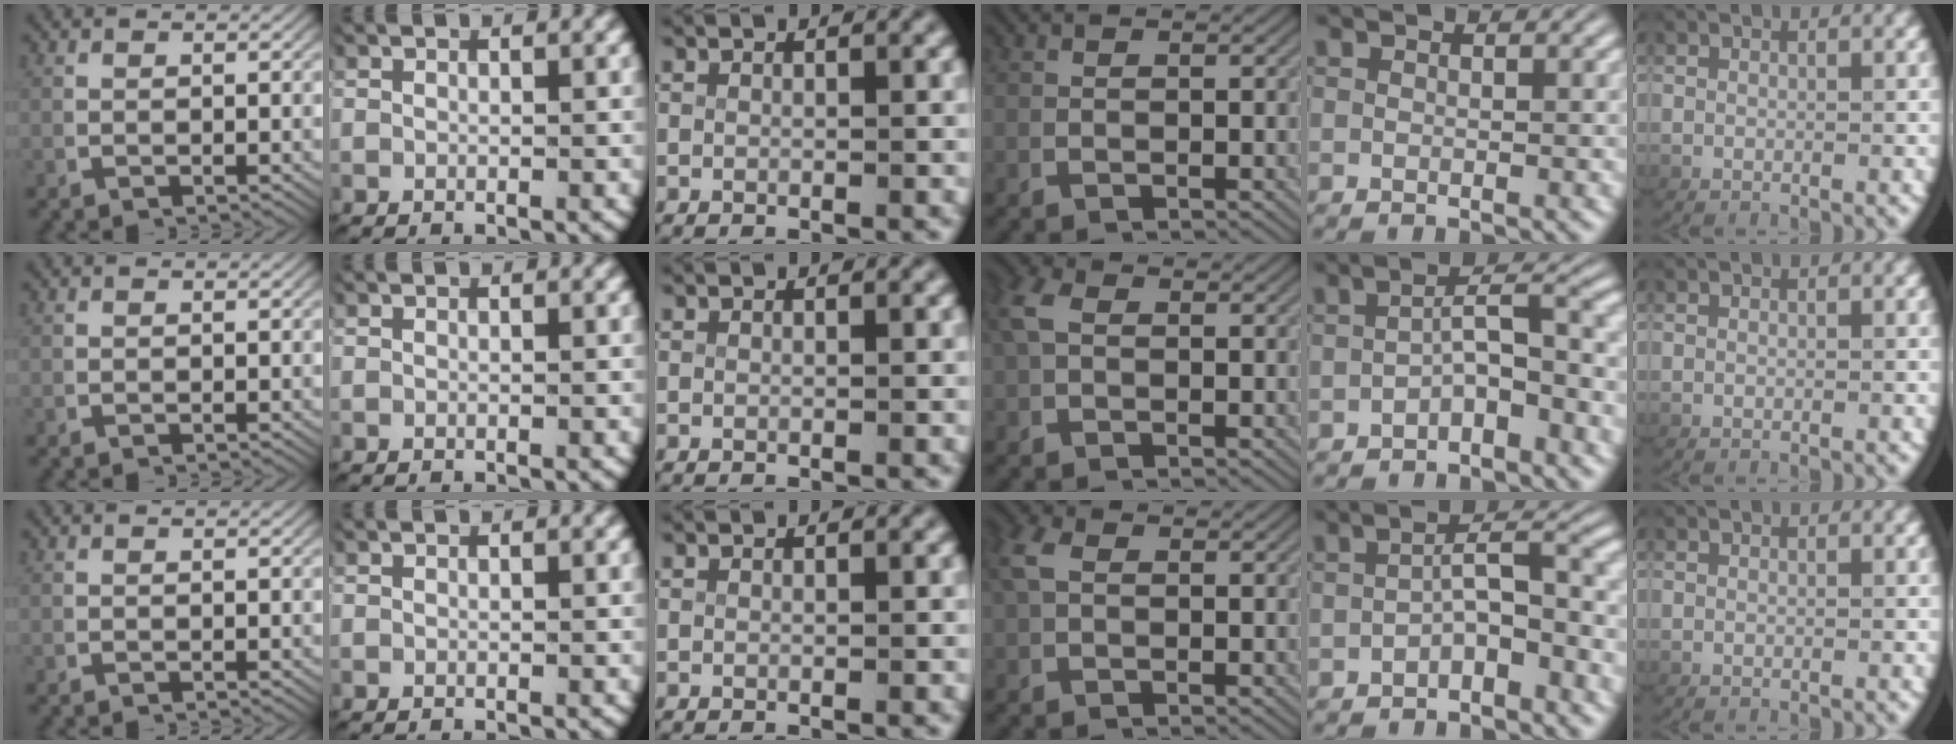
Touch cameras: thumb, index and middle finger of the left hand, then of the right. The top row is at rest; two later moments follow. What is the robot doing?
{"motion": "lift_and_place", "object": "card"}